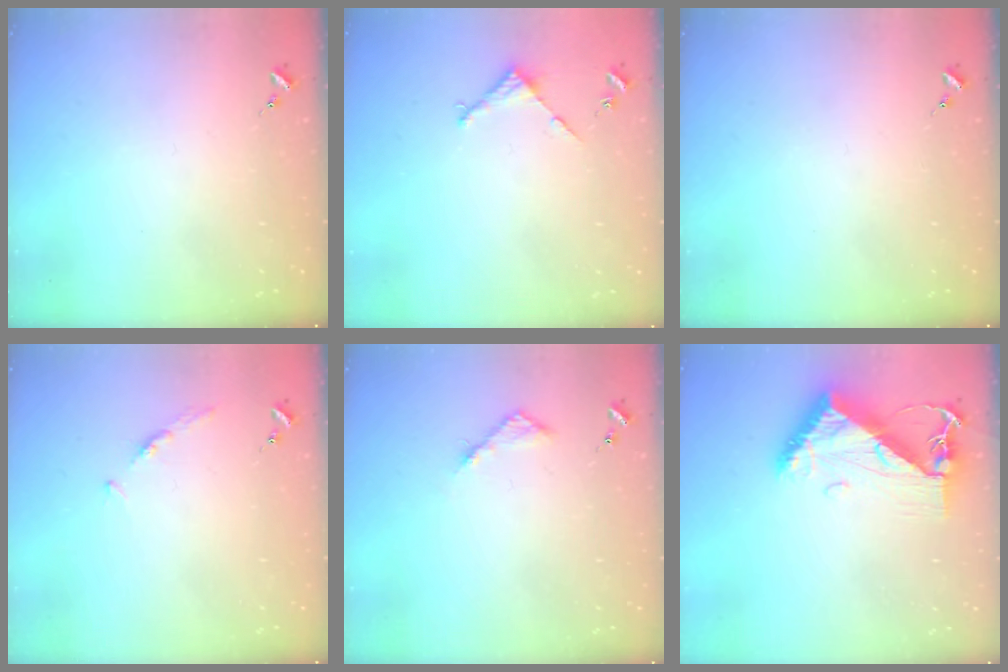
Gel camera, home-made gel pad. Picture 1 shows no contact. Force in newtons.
{"total": 2.9, "press": 2.8, "slide": 0.2}
{"total": 0.0}
{"total": 3.5, "press": 3.5, "slide": 0.5}
{"total": 4.6, "press": 4.6, "slide": 0.5}
{"total": 9.5, "press": 9.4, "slide": 1.0}